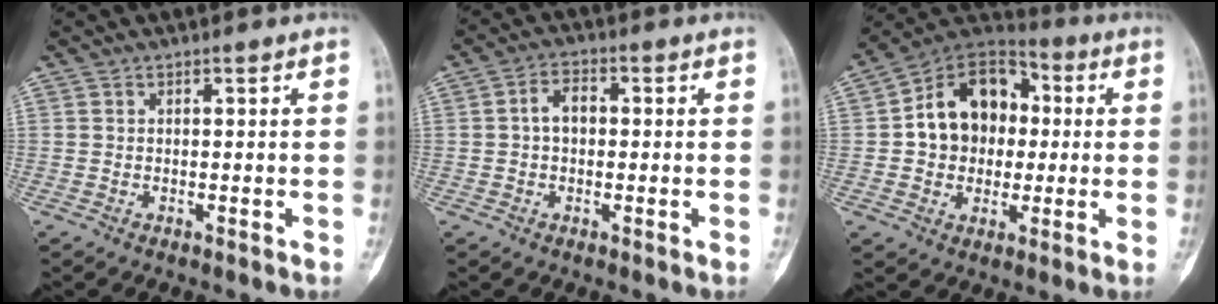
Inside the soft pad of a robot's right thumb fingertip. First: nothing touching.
{"total": 4.5, "force": [0.2, 2.9, 3.3], "torque": [-0.054, 0.017, 0.000]}
{"total": 16.1, "force": [1.1, 12.5, 10.0], "torque": [-0.112, 0.027, 0.010]}